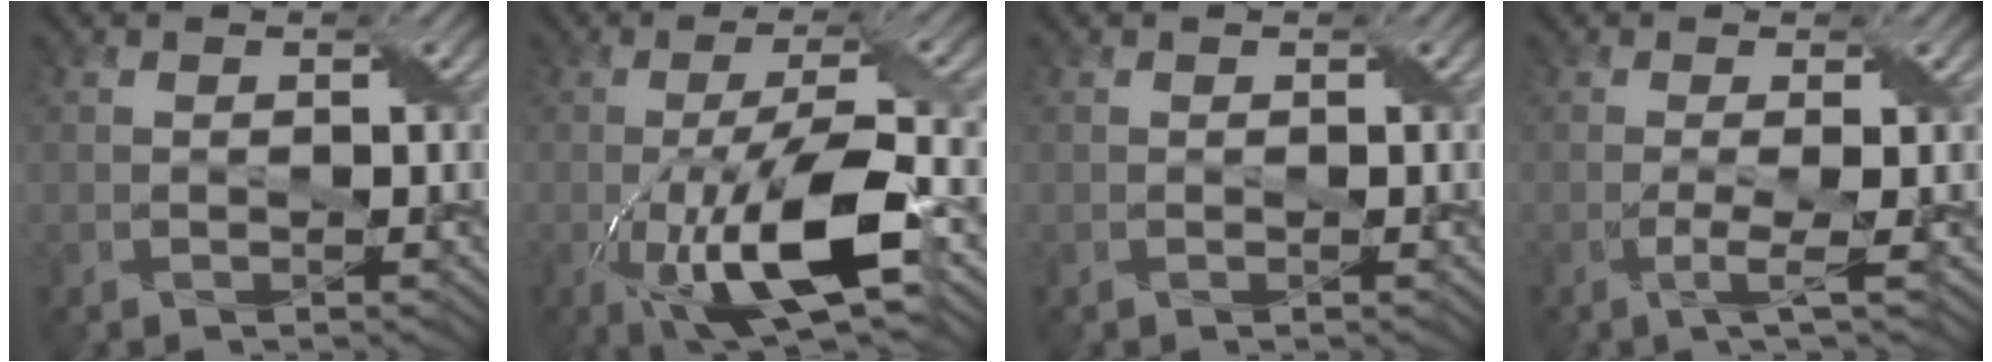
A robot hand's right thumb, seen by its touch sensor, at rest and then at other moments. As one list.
[{"total": 13.3, "force": [-5.0, 3.9, 11.7], "torque": [-0.219, -0.011, -0.093]}, {"total": 0.0}, {"total": 2.7, "force": [-0.5, 0.5, 2.7], "torque": [-0.045, 0.001, -0.016]}]